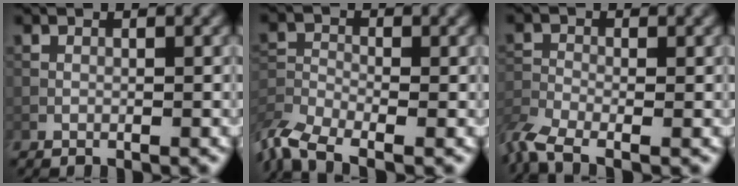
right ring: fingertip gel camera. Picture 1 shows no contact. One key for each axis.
{"total": 5.9, "fx": -4.7, "fy": 1.9, "fz": 3.1, "tx": -0.066, "ty": -0.013, "tz": -0.103}
{"total": 4.6, "fx": -3.4, "fy": 1.5, "fz": 2.7, "tx": -0.063, "ty": -0.012, "tz": -0.083}